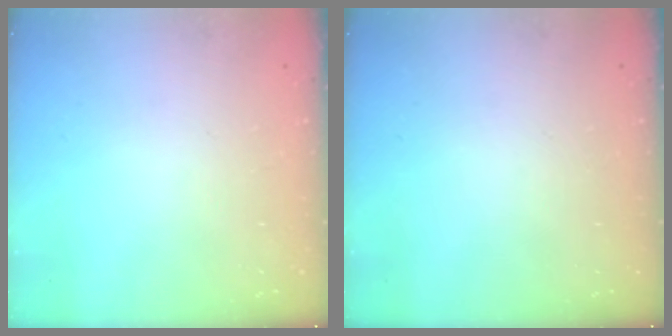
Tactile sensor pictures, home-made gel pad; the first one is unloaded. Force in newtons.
{"total": 0.0}